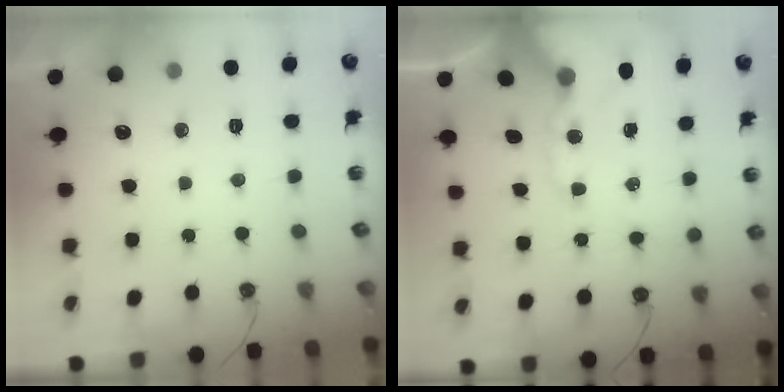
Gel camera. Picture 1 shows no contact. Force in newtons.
{"total": 14.0, "press": 13.9, "slide": 2.2}